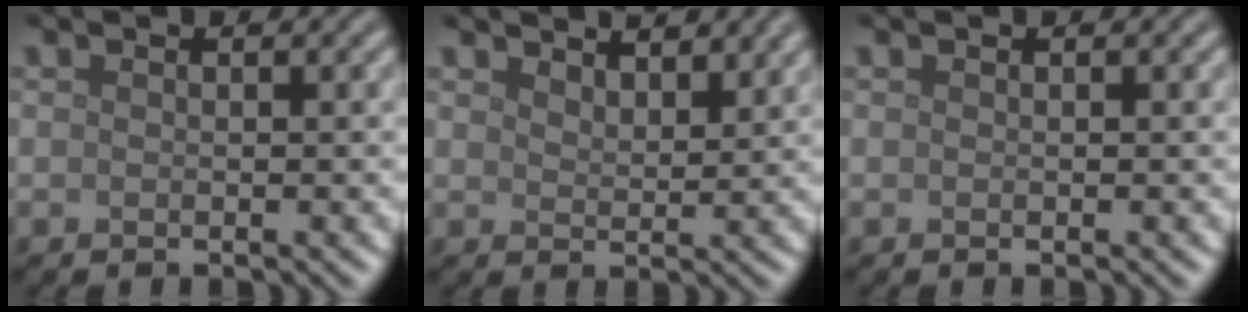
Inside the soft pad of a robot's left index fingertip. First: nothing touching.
{"total": 3.6, "force": [3.3, 0.8, 1.2], "torque": [-0.025, 0.002, 0.048]}
{"total": 0.0}